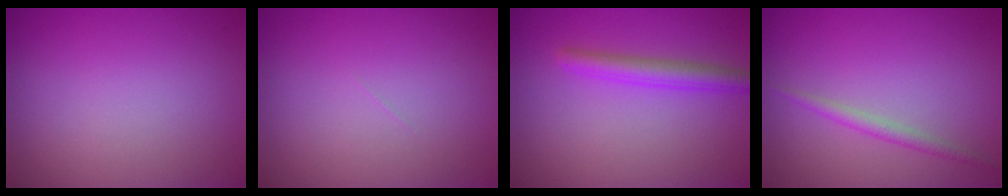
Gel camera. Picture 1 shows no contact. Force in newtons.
{"total": 0.0}
{"total": 2.7, "press": 2.7, "slide": 0.1}
{"total": 1.3, "press": 1.3, "slide": 0.1}